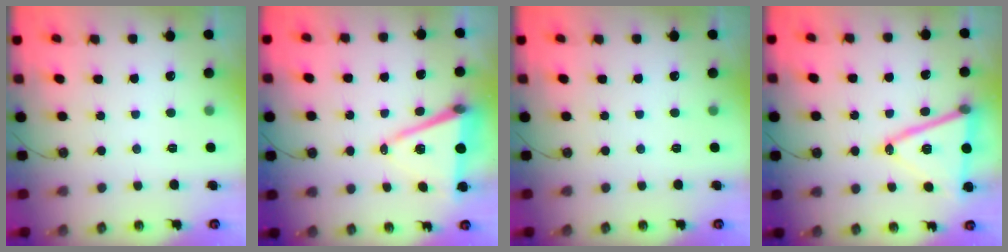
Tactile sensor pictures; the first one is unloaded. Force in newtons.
{"total": 10.1, "press": 9.3, "slide": 4.0}
{"total": 0.0}
{"total": 16.6, "press": 16.1, "slide": 3.8}